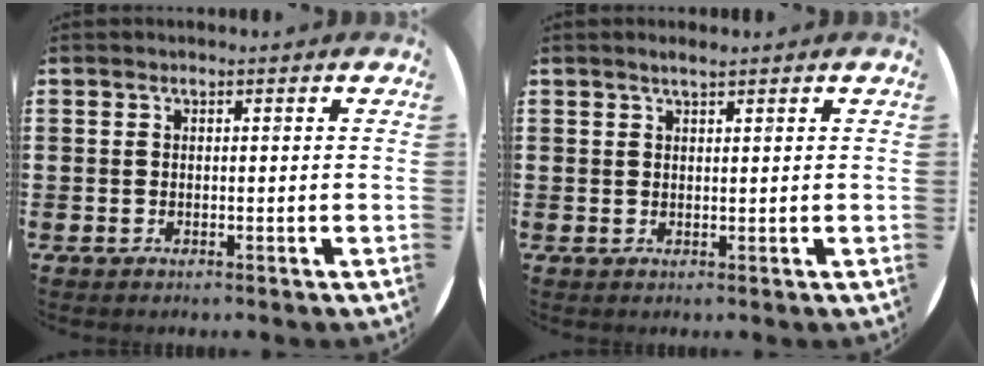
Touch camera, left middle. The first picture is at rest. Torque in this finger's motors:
{"motor_torque": [0.14, -0.09, 0.01, 0.03]}